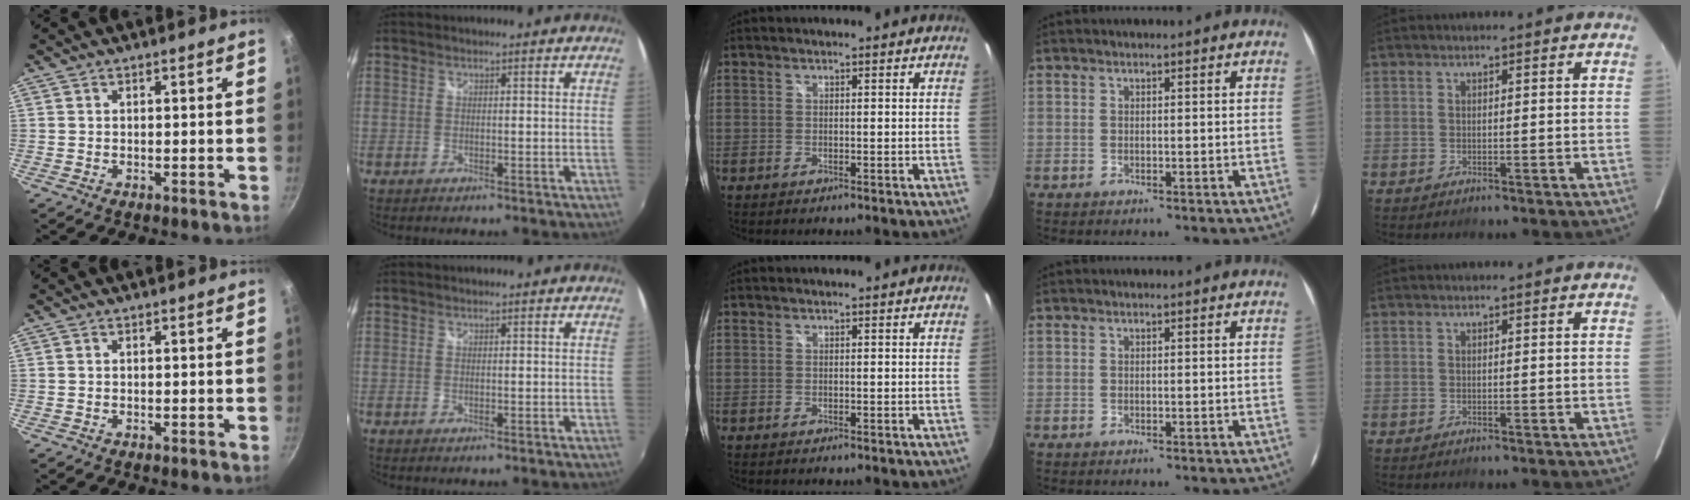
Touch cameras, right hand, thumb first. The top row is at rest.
{}